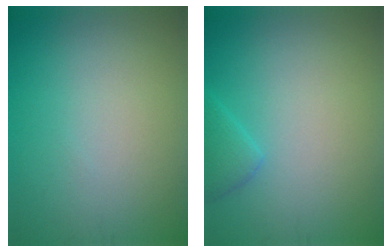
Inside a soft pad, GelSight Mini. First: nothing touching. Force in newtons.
{"total": 1.7, "press": 1.7, "slide": 0.1}